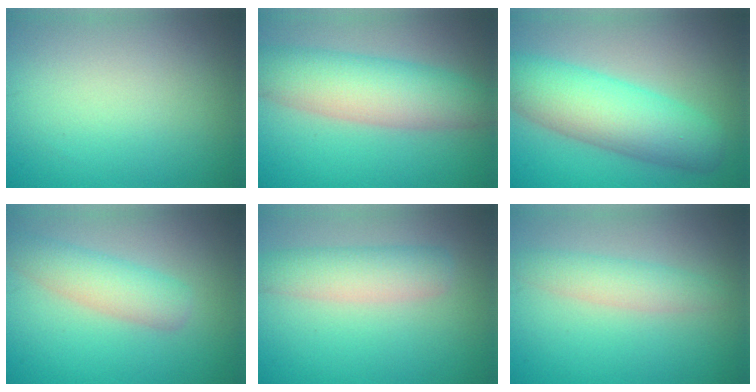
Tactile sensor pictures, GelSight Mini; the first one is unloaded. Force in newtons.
{"total": 7.5, "press": 7.5, "slide": 0.5}
{"total": 8.1, "press": 8.1, "slide": 0.2}
{"total": 3.9, "press": 3.9, "slide": 0.2}
{"total": 3.2, "press": 3.2, "slide": 0.3}
{"total": 2.8, "press": 2.8, "slide": 0.1}